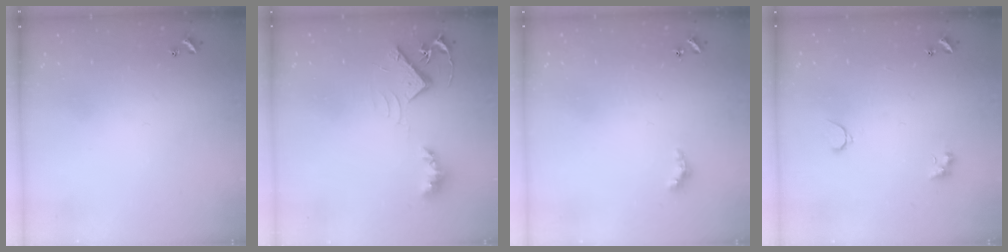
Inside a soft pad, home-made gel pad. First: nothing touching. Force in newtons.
{"total": 8.2, "press": 8.2, "slide": 0.5}
{"total": 3.6, "press": 3.6, "slide": 0.6}
{"total": 3.5, "press": 3.3, "slide": 0.9}